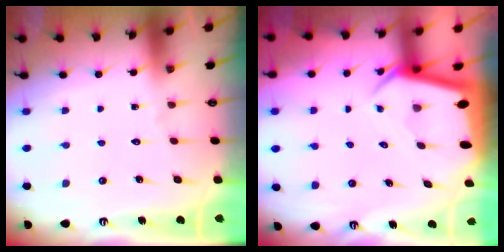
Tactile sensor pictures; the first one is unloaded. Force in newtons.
{"total": 4.0, "press": 3.9, "slide": 0.3}